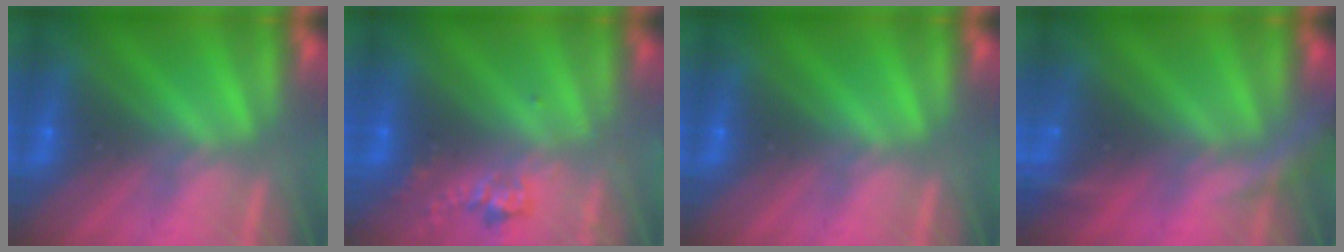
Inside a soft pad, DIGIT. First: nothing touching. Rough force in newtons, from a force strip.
{"total": 2.4}
{"total": 0.0}
{"total": 5.9}